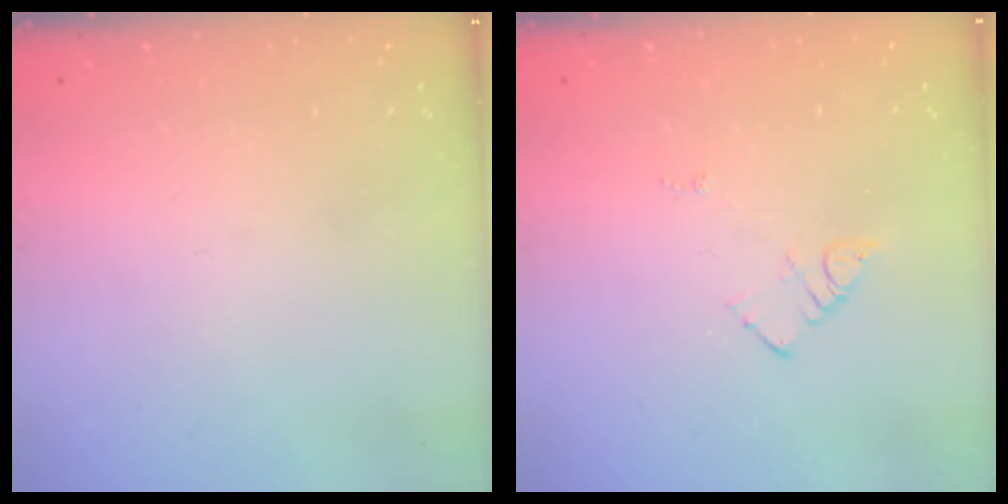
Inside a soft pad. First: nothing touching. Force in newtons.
{"total": 3.7, "press": 3.7, "slide": 0.3}